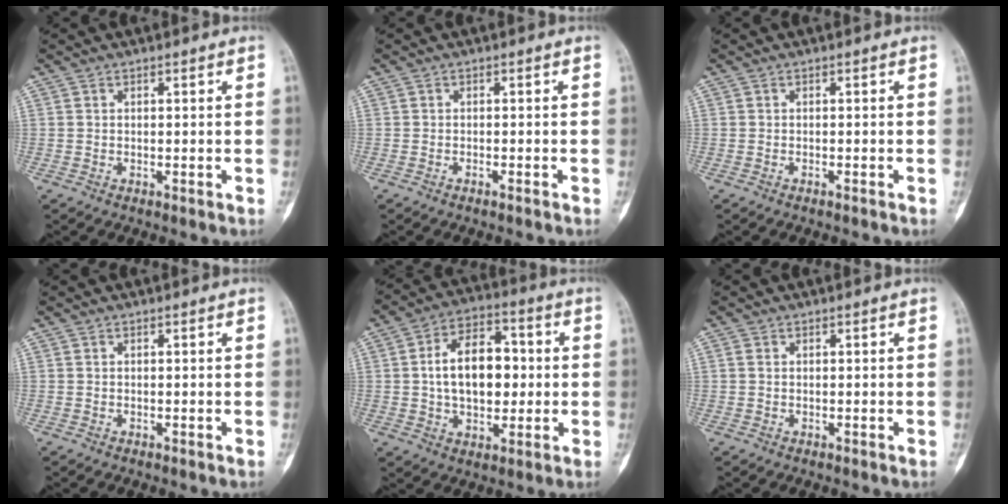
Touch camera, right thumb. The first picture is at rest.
{"total": 0.9, "force": [-0.7, 0.0, 0.5], "torque": [-0.011, 0.003, -0.010]}
{"total": 0.6, "force": [-0.5, 0.0, 0.3], "torque": [-0.006, 0.002, -0.007]}
{"total": 0.0}
{"total": 14.3, "force": [0.7, 8.9, 11.2], "torque": [-0.154, 0.020, 0.010]}
{"total": 0.8, "force": [0.2, 0.5, 0.5], "torque": [-0.014, 0.002, 0.005]}